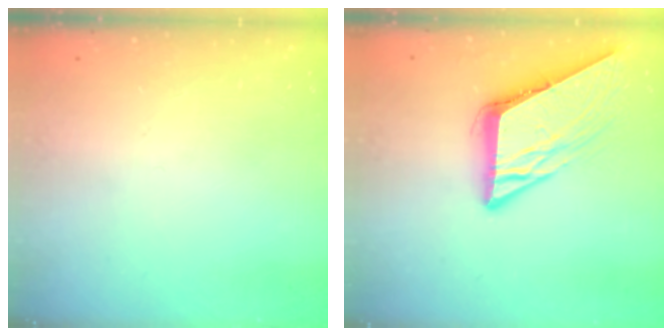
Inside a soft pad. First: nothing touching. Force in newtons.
{"total": 8.8, "press": 8.8, "slide": 0.9}